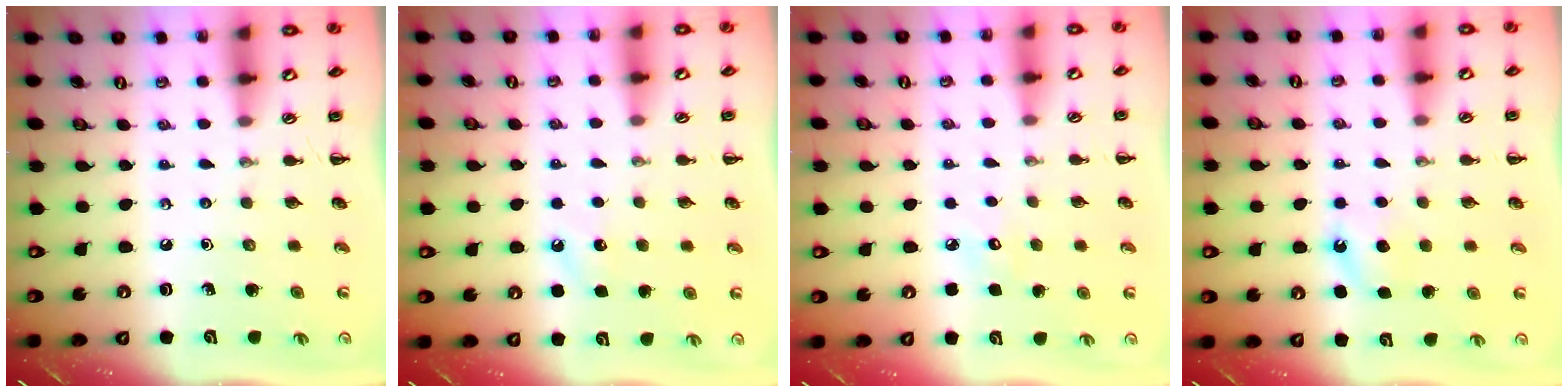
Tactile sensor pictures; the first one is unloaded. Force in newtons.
{"total": 4.9, "press": 4.7, "slide": 1.4}
{"total": 4.2, "press": 4.0, "slide": 1.1}
{"total": 5.2, "press": 5.0, "slide": 1.6}